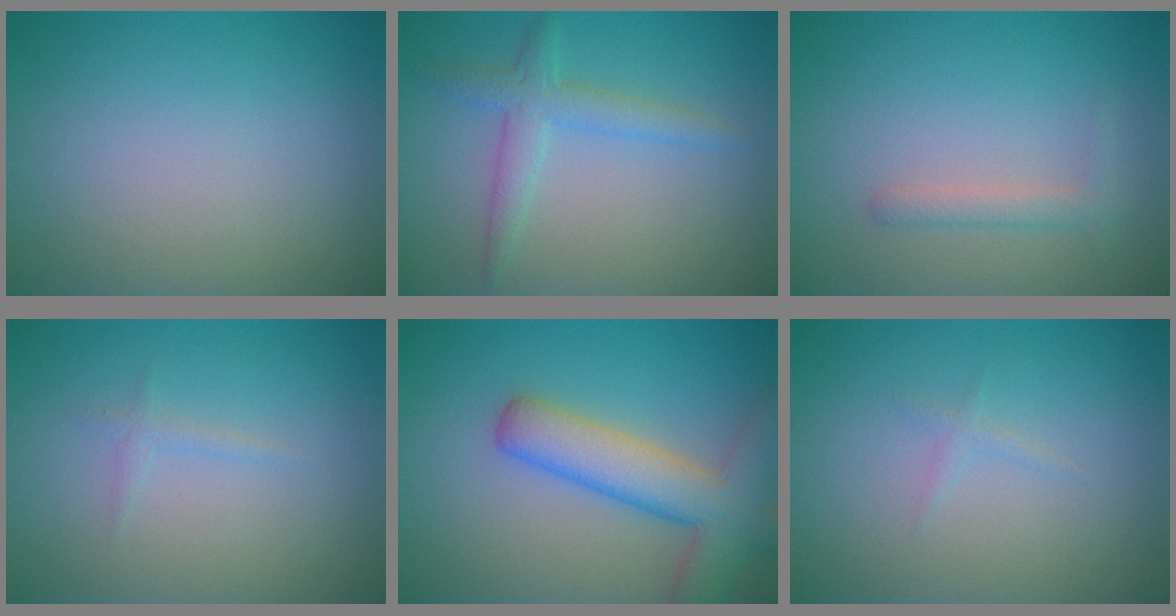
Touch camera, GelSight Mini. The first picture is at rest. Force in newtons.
{"total": 2.9, "press": 2.9, "slide": 0.1}
{"total": 0.9, "press": 0.9, "slide": 0.1}
{"total": 0.8, "press": 0.8, "slide": 0.1}
{"total": 6.9, "press": 6.9, "slide": 0.5}
{"total": 0.7, "press": 0.7, "slide": 0.1}